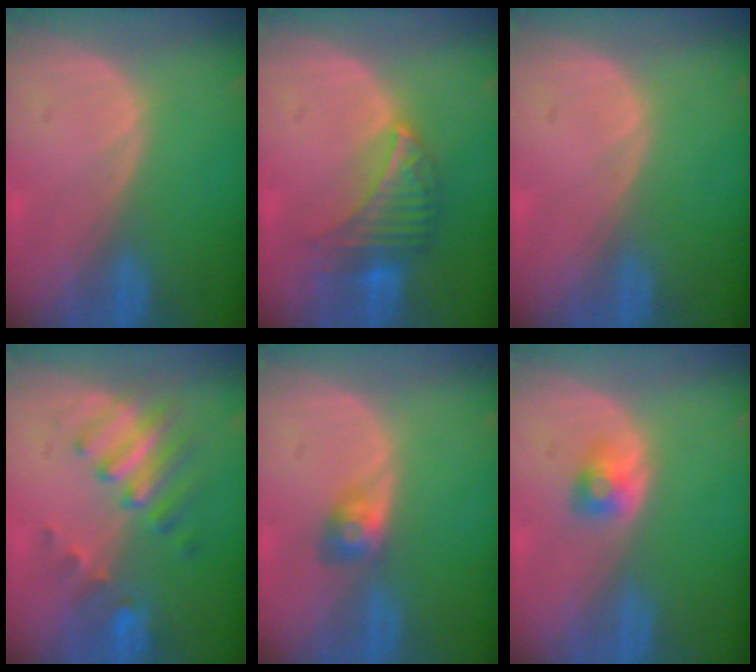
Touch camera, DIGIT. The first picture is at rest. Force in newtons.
{"total": 6.8, "press": 6.6, "slide": 1.4}
{"total": 0.0}
{"total": 7.6, "press": 6.8, "slide": 3.4}
{"total": 2.8, "press": 2.6, "slide": 1.0}
{"total": 2.4, "press": 2.2, "slide": 0.7}